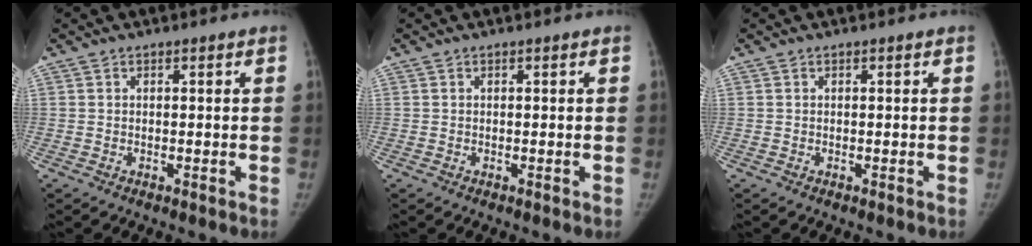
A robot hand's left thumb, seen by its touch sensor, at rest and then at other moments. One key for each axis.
{"total": 0.0}
{"total": 0.0}